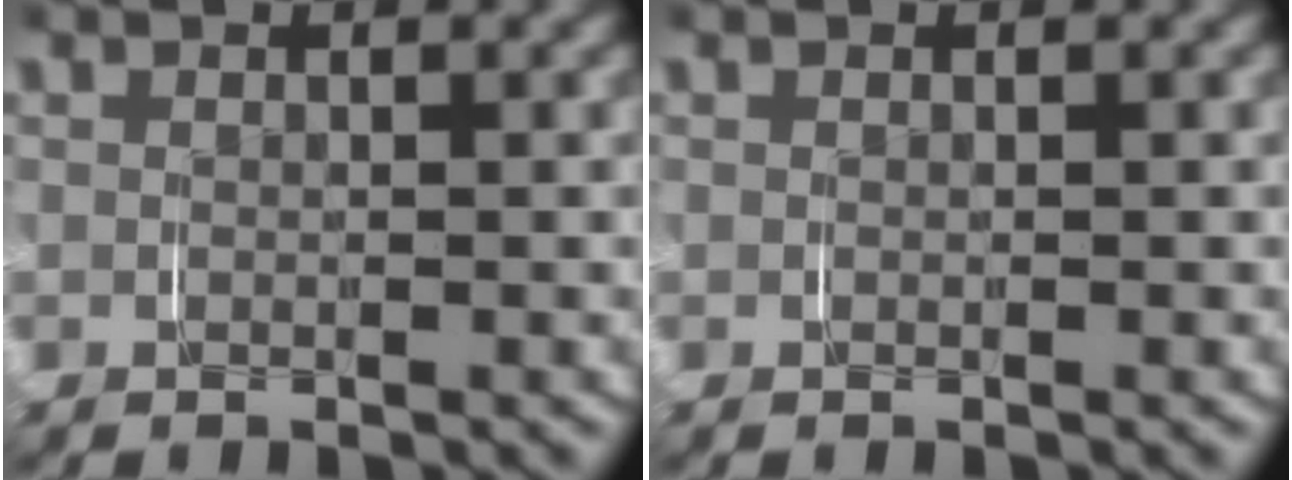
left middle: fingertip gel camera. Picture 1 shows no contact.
{"total": 0.0}